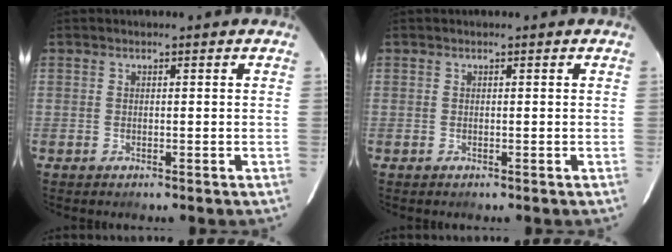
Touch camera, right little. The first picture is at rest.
{"total": 0.0}